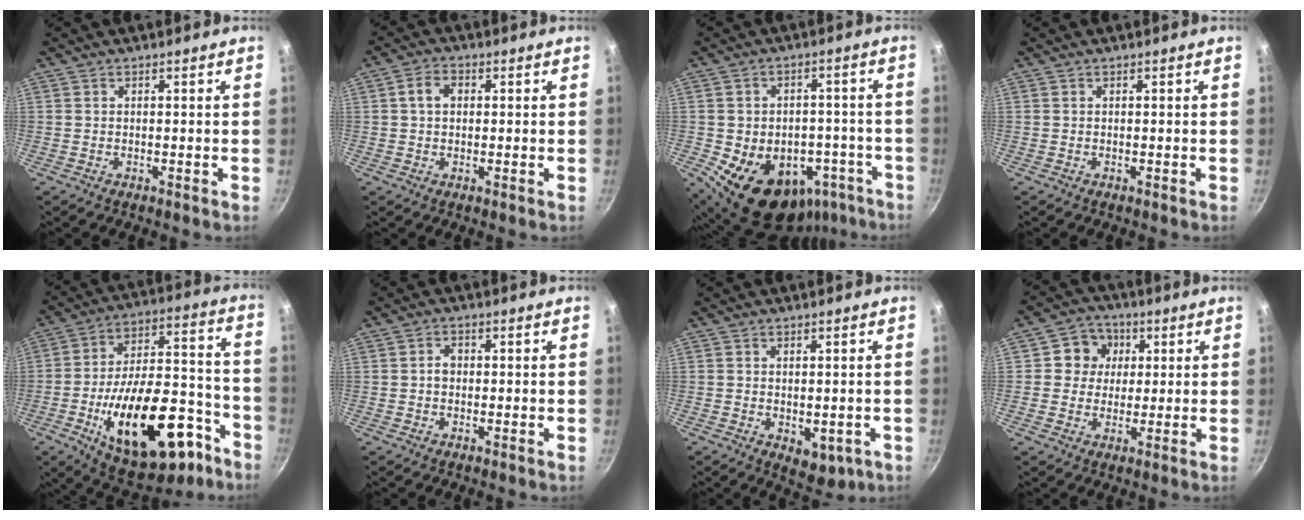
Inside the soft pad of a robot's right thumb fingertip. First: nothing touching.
{"total": 4.2, "force": [0.7, 3.0, 2.8], "torque": [-0.039, 0.011, 0.007]}
{"total": 19.2, "force": [-8.4, 13.7, 10.5], "torque": [-0.130, 0.034, -0.091]}
{"total": 0.0}
{"total": 27.9, "force": [-12.3, 13.8, 20.9], "torque": [-0.285, 0.076, -0.163]}
{"total": 2.3, "force": [0.0, 1.8, 1.5], "torque": [-0.016, 0.009, -0.001]}
{"total": 5.3, "force": [-1.1, 3.4, 3.9], "torque": [-0.040, -0.006, -0.006]}
{"total": 7.3, "force": [1.7, 6.8, 2.2], "torque": [0.007, 0.007, 0.016]}